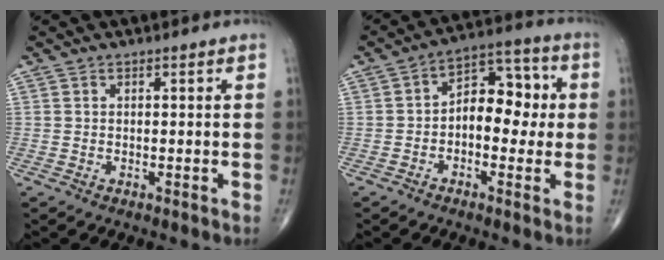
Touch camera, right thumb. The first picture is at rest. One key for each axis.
{"total": 10.7, "fx": -0.3, "fy": 6.8, "fz": 8.3, "tx": -0.080, "ty": 0.036, "tz": -0.015}